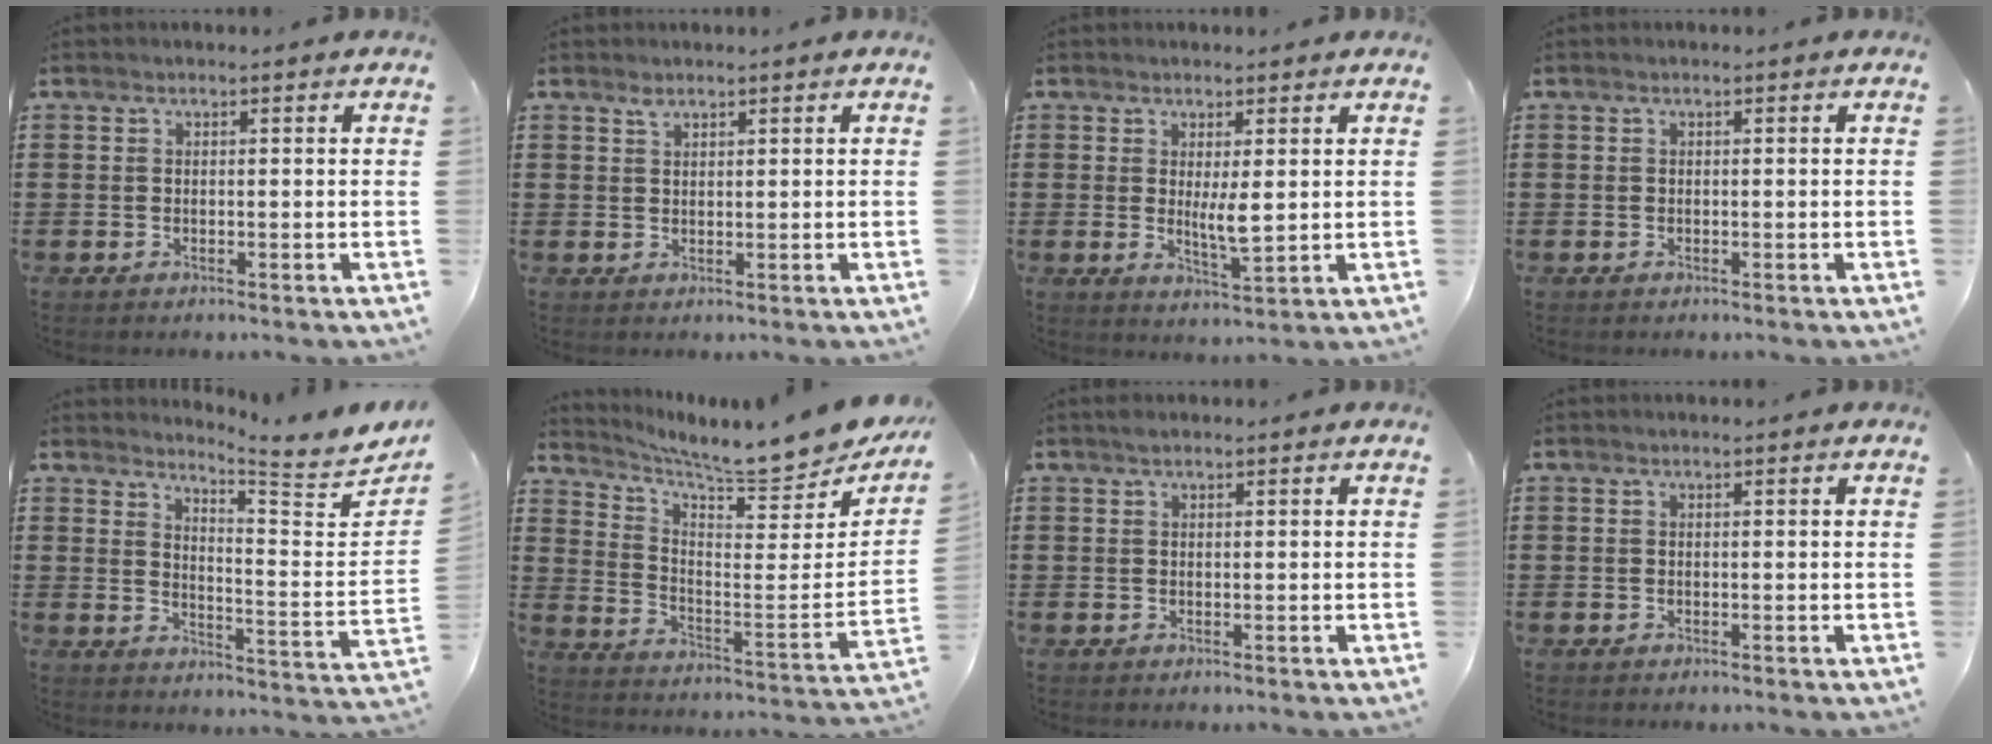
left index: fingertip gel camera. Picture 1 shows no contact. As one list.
[{"total": 1.4, "force": [1.2, 0.7, 0.3], "torque": [-0.009, 0.003, 0.023]}, {"total": 4.6, "force": [1.0, 1.1, 4.3], "torque": [-0.066, -0.010, 0.015]}, {"total": 0.0}, {"total": 4.9, "force": [4.5, -0.7, 1.9], "torque": [-0.044, -0.053, 0.068]}, {"total": 6.7, "force": [6.3, -0.2, 2.2], "torque": [-0.060, -0.068, 0.097]}, {"total": 0.7, "force": [0.5, 0.2, 0.5], "torque": [-0.010, 0.001, 0.010]}, {"total": 0.0}]